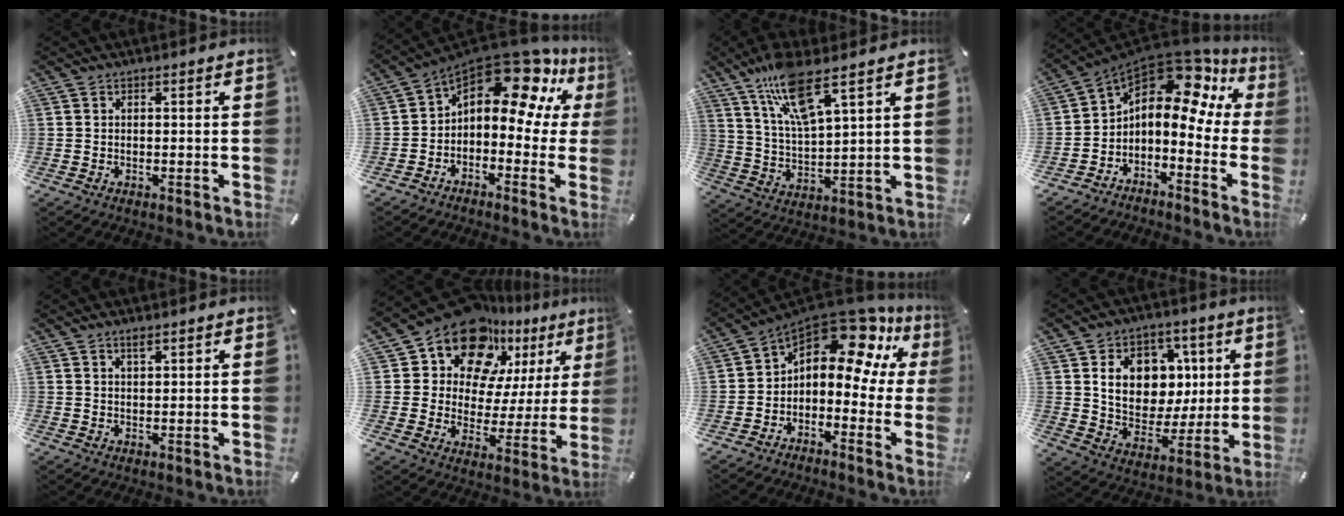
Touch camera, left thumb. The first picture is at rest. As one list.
[{"total": 14.3, "force": [8.3, 7.1, 9.2], "torque": [-0.151, -0.070, 0.136]}, {"total": 12.6, "force": [8.8, 2.9, 8.5], "torque": [-0.177, -0.027, 0.158]}, {"total": 11.6, "force": [6.4, 6.5, 7.2], "torque": [-0.122, -0.063, 0.102]}, {"total": 1.7, "force": [1.3, 0.4, 1.1], "torque": [-0.023, 0.000, 0.023]}, {"total": 16.3, "force": [11.2, 10.4, 5.7], "torque": [-0.095, -0.088, 0.202]}, {"total": 13.1, "force": [7.9, 6.4, 8.3], "torque": [-0.127, -0.070, 0.132]}, {"total": 13.7, "force": [3.9, 11.4, 6.4], "torque": [-0.097, -0.012, 0.079]}]